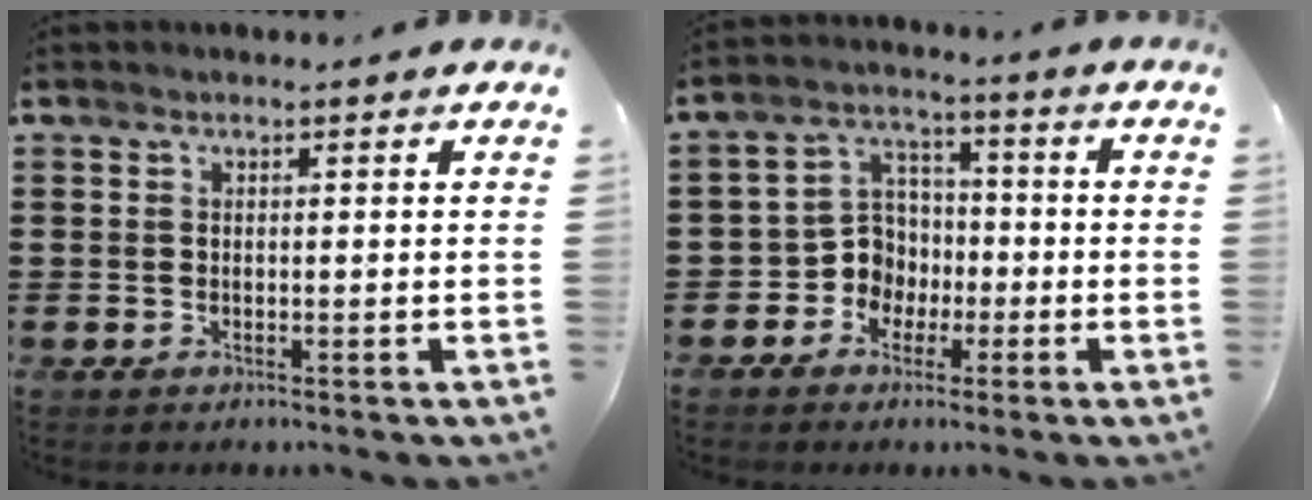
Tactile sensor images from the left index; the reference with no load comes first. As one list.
[{"total": 6.7, "force": [-2.1, 6.0, 2.0], "torque": [-0.076, 0.008, -0.046]}]